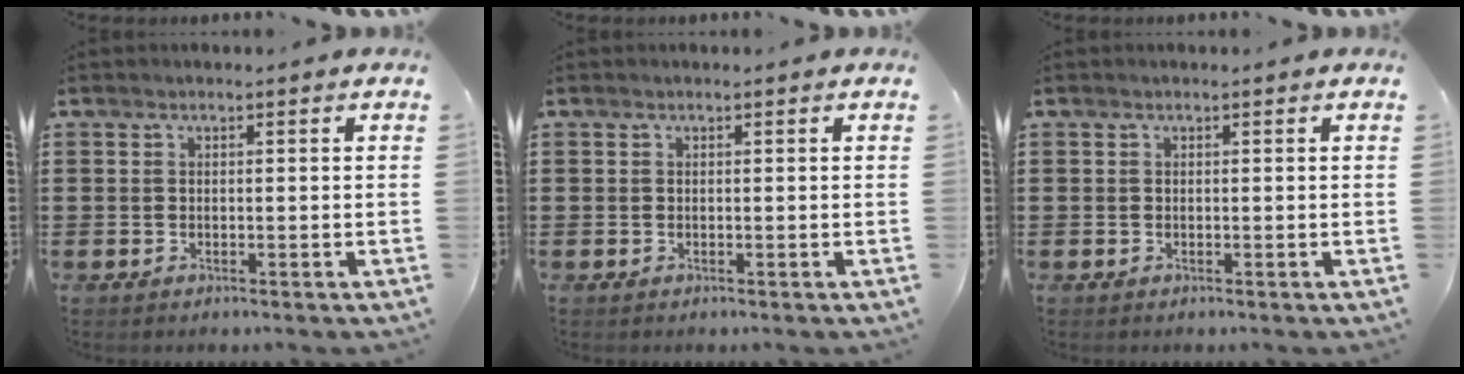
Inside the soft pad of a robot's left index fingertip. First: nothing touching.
{"total": 0.0}
{"total": 0.0}